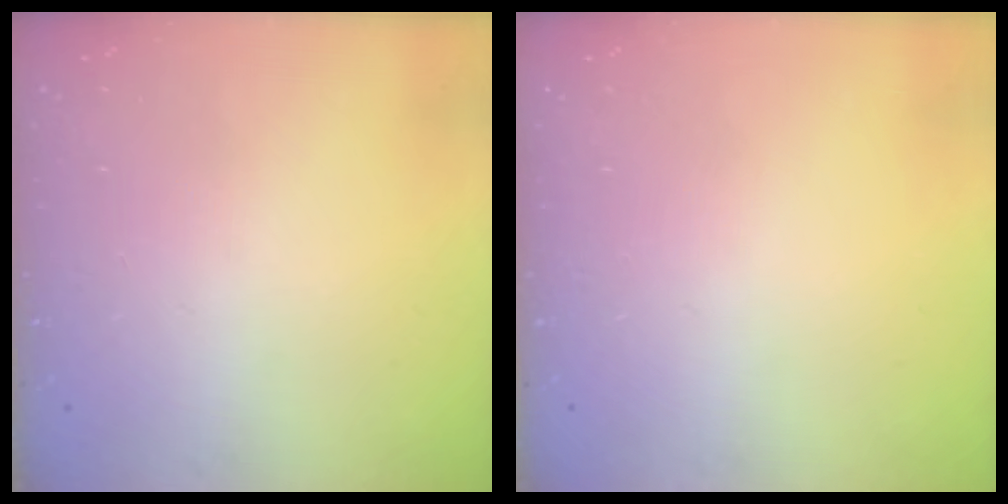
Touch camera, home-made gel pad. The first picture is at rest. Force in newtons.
{"total": 0.0}